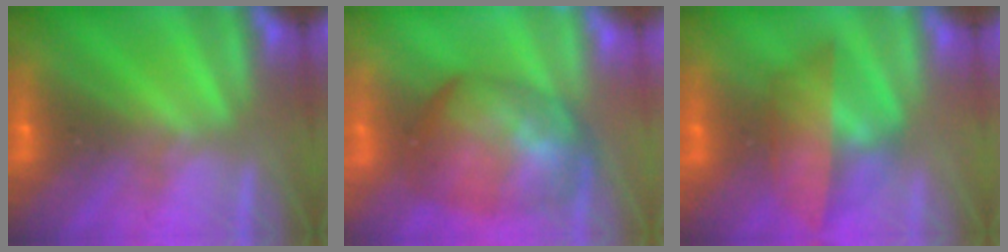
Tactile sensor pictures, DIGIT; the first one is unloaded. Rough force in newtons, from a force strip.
{"total": 6.1}
{"total": 3.8}